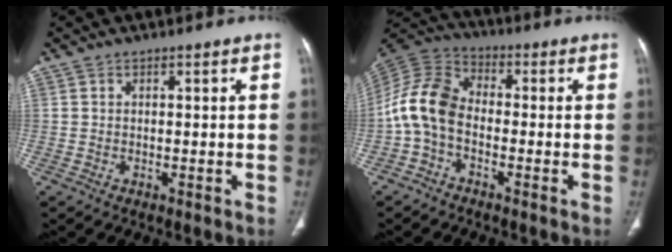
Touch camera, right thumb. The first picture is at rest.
{"total": 10.2, "force": [-2.2, 6.8, 7.3], "torque": [-0.145, 0.035, -0.060]}